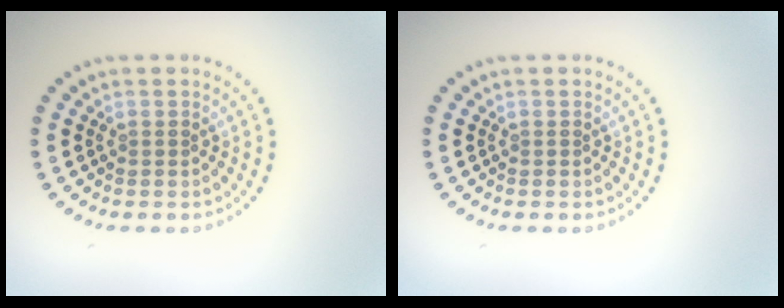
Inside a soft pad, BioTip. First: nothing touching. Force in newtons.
{"total": 0.0}